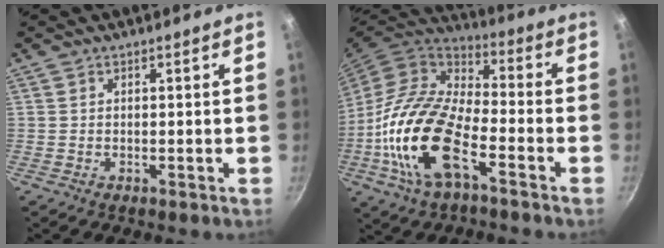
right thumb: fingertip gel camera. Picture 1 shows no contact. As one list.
[{"total": 20.0, "force": [-7.3, 9.2, 16.2], "torque": [-0.323, 0.041, -0.141]}]